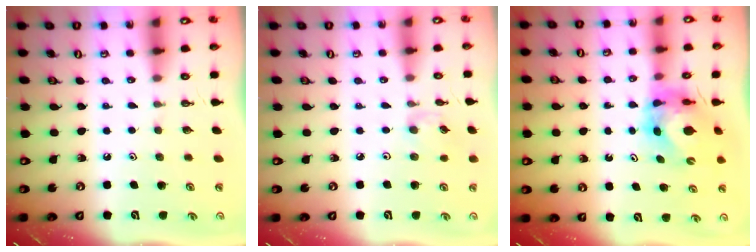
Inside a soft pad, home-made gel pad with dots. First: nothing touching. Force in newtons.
{"total": 2.5, "press": 2.5, "slide": 0.5}
{"total": 6.8, "press": 6.7, "slide": 0.9}